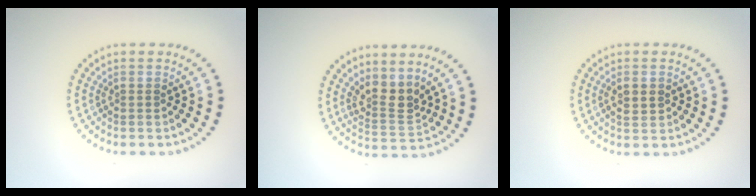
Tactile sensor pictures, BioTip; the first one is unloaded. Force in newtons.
{"total": 3.0, "press": 2.3, "slide": 1.8}
{"total": 1.6, "press": 1.6, "slide": 0.1}